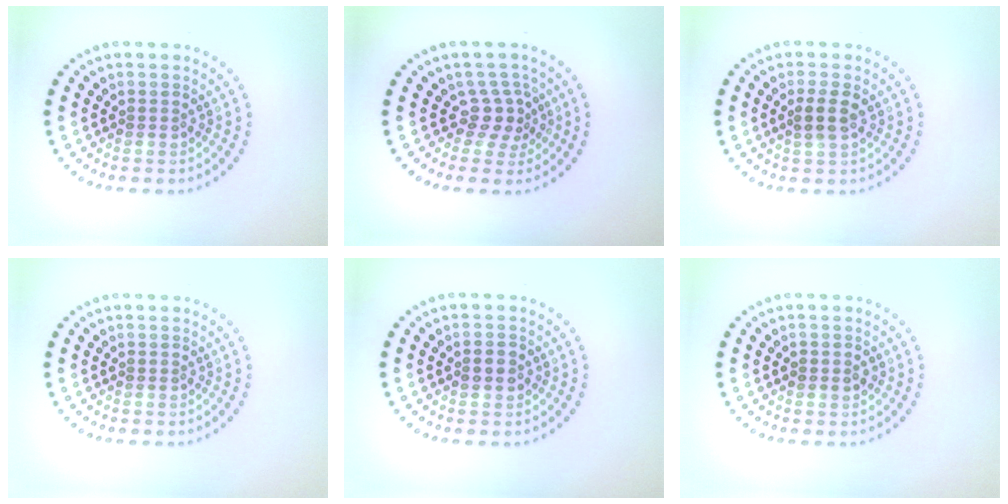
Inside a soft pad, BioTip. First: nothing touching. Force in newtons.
{"total": 2.3, "press": 1.5, "slide": 1.7}
{"total": 1.7, "press": 1.6, "slide": 0.6}
{"total": 0.0}
{"total": 1.4, "press": 1.4, "slide": 0.2}
{"total": 0.9, "press": 0.9, "slide": 0.1}